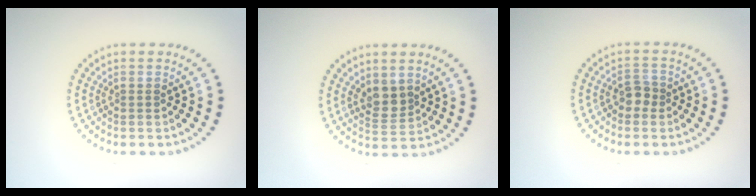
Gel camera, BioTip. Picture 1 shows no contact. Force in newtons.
{"total": 2.3, "press": 2.1, "slide": 1.1}
{"total": 1.5, "press": 1.4, "slide": 0.5}